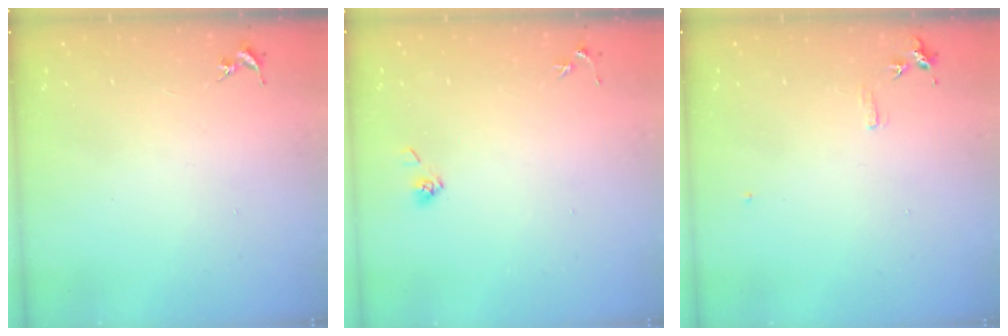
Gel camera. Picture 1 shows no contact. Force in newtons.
{"total": 3.9, "press": 3.5, "slide": 1.7}
{"total": 5.6, "press": 5.5, "slide": 0.7}